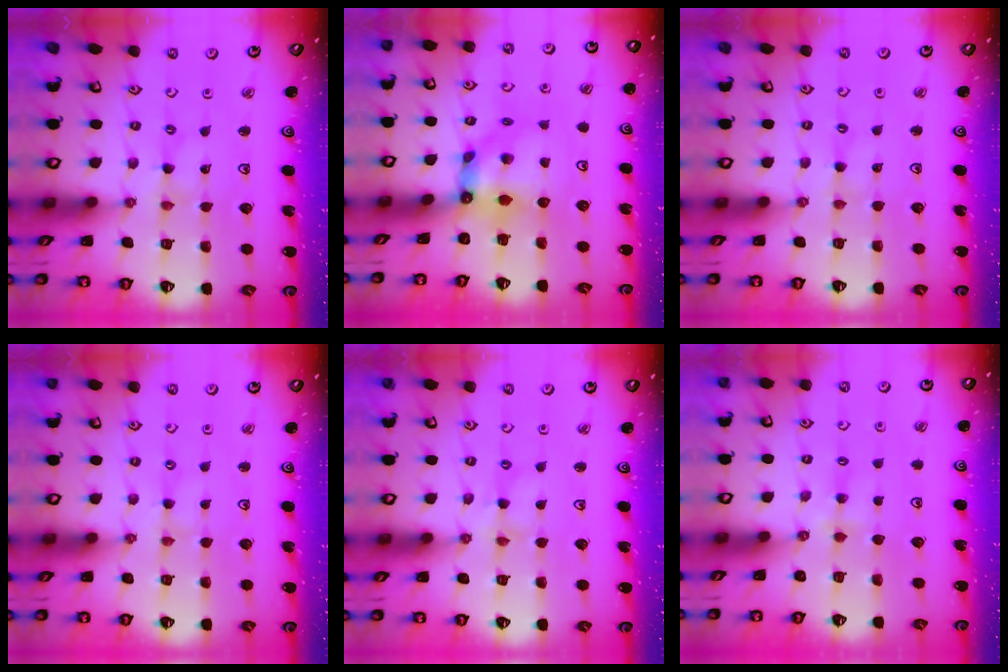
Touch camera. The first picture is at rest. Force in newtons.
{"total": 7.3, "press": 7.3, "slide": 0.4}
{"total": 1.4, "press": 1.4, "slide": 0.3}
{"total": 0.8, "press": 0.8, "slide": 0.1}
{"total": 1.6, "press": 1.6, "slide": 0.2}
{"total": 2.8, "press": 2.8, "slide": 0.4}